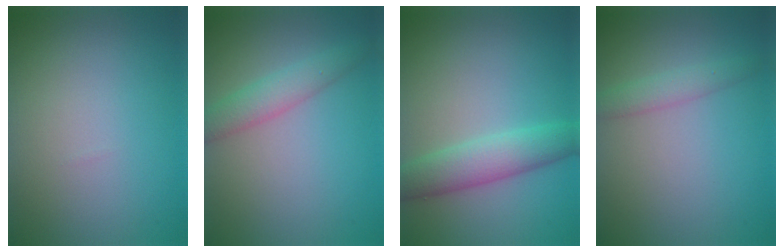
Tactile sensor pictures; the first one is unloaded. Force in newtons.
{"total": 2.7, "press": 2.7, "slide": 0.2}
{"total": 4.2, "press": 4.2, "slide": 0.2}
{"total": 1.8, "press": 1.8, "slide": 0.1}